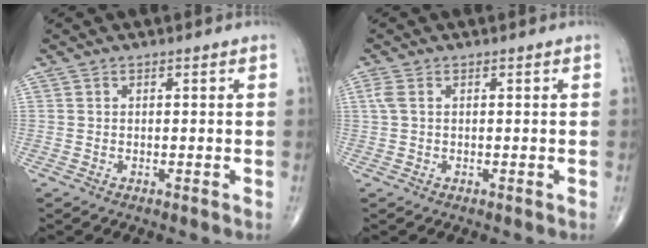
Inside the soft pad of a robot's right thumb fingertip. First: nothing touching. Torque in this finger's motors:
{"motor_torque": [-0.10, 0.04, 0.08, -0.01, 0.02]}